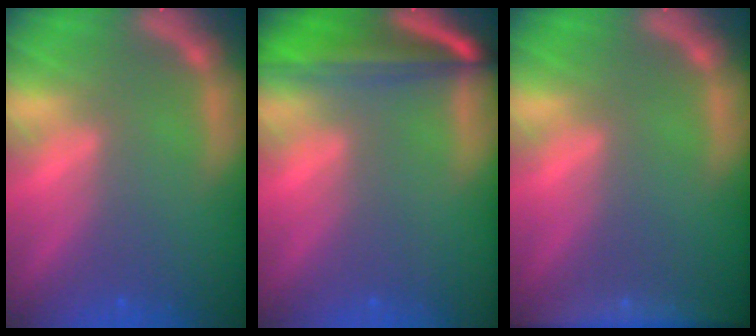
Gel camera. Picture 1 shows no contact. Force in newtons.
{"total": 8.1}
{"total": 6.0}